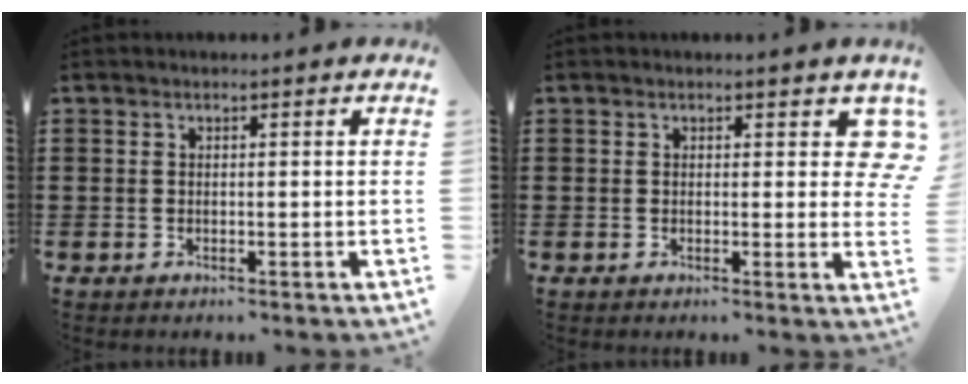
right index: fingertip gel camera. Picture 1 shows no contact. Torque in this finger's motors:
{"motor_torque": [-0.06, -0.01, 0.12, -0.01]}